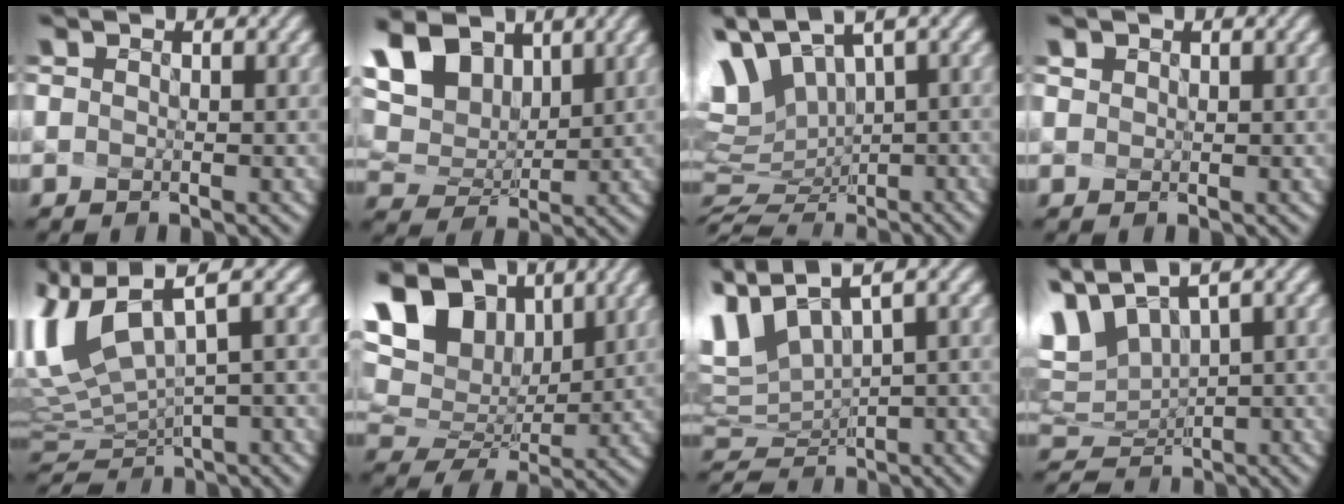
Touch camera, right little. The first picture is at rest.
{"total": 9.3, "force": [4.9, 5.4, 5.7], "torque": [-0.132, 0.003, 0.097]}
{"total": 5.6, "force": [1.1, 3.6, 4.1], "torque": [-0.124, -0.002, 0.066]}
{"total": 2.4, "force": [1.6, 1.4, 1.1], "torque": [-0.038, -0.003, 0.022]}
{"total": 6.2, "force": [1.3, 1.9, 5.7], "torque": [-0.159, -0.020, 0.052]}
{"total": 11.6, "force": [5.8, 6.5, 7.6], "torque": [-0.169, 0.015, 0.111]}
{"total": 4.3, "force": [2.0, 1.4, 3.4], "torque": [-0.109, -0.013, 0.067]}
{"total": 4.7, "force": [2.2, 2.6, 3.3], "torque": [-0.106, -0.006, 0.078]}